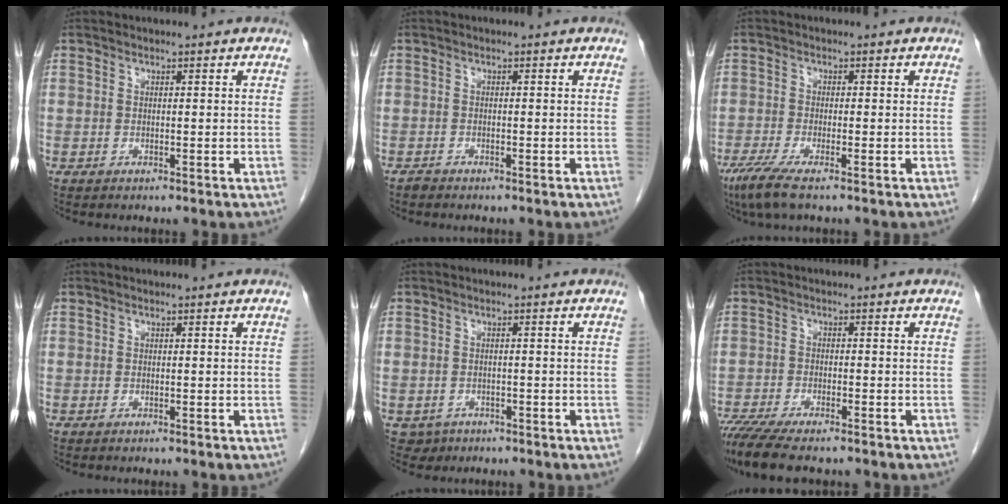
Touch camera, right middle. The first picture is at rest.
{"total": 0.7, "force": [-0.6, 0.2, 0.1], "torque": [-0.006, -0.001, -0.014]}
{"total": 4.6, "force": [-3.0, 0.6, 3.4], "torque": [-0.074, -0.015, -0.055]}
{"total": 0.0}
{"total": 2.4, "force": [-1.3, 2.0, 0.1], "torque": [-0.003, 0.007, -0.017]}
{"total": 9.9, "force": [-8.1, 2.1, 5.4], "torque": [-0.087, -0.016, -0.131]}